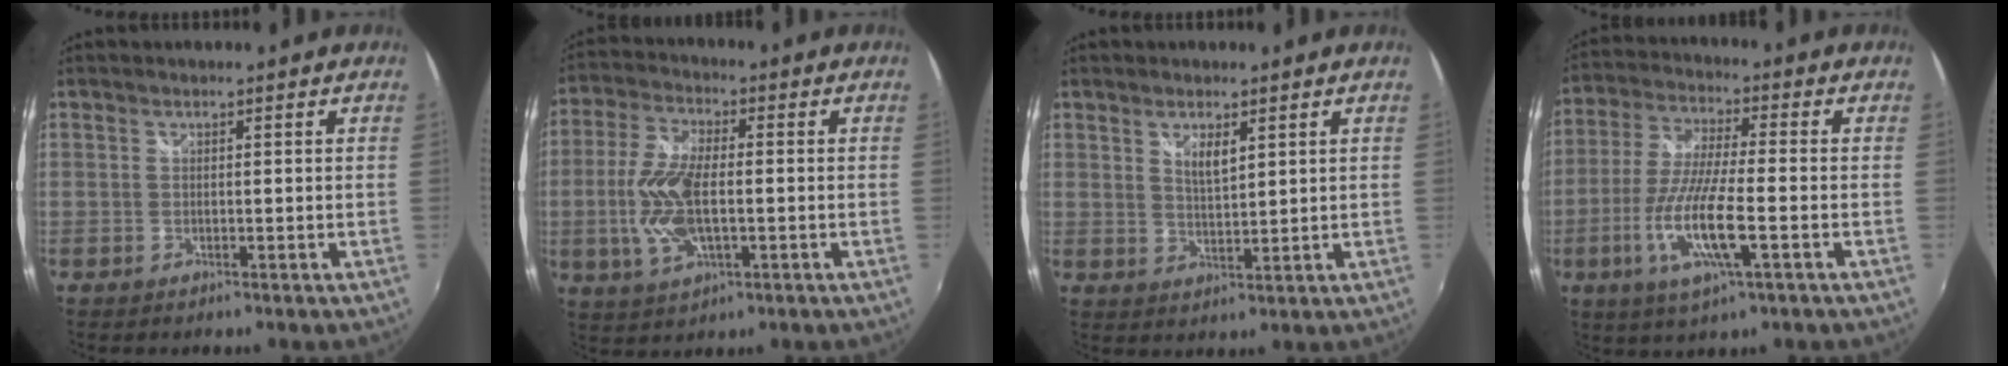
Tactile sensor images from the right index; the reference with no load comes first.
{"total": 11.4, "force": [-1.5, 5.0, 10.1], "torque": [-0.219, 0.001, -0.029]}
{"total": 3.8, "force": [1.8, 1.5, 3.0], "torque": [-0.048, -0.004, 0.031]}
{"total": 13.1, "force": [-4.2, 2.3, 12.2], "torque": [-0.254, -0.017, -0.080]}